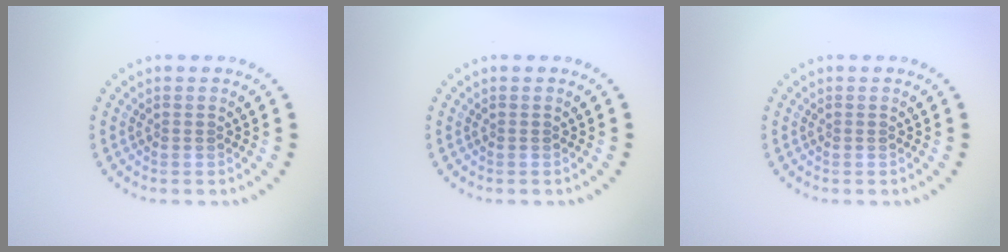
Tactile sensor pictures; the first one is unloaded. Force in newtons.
{"total": 0.0}
{"total": 0.0}